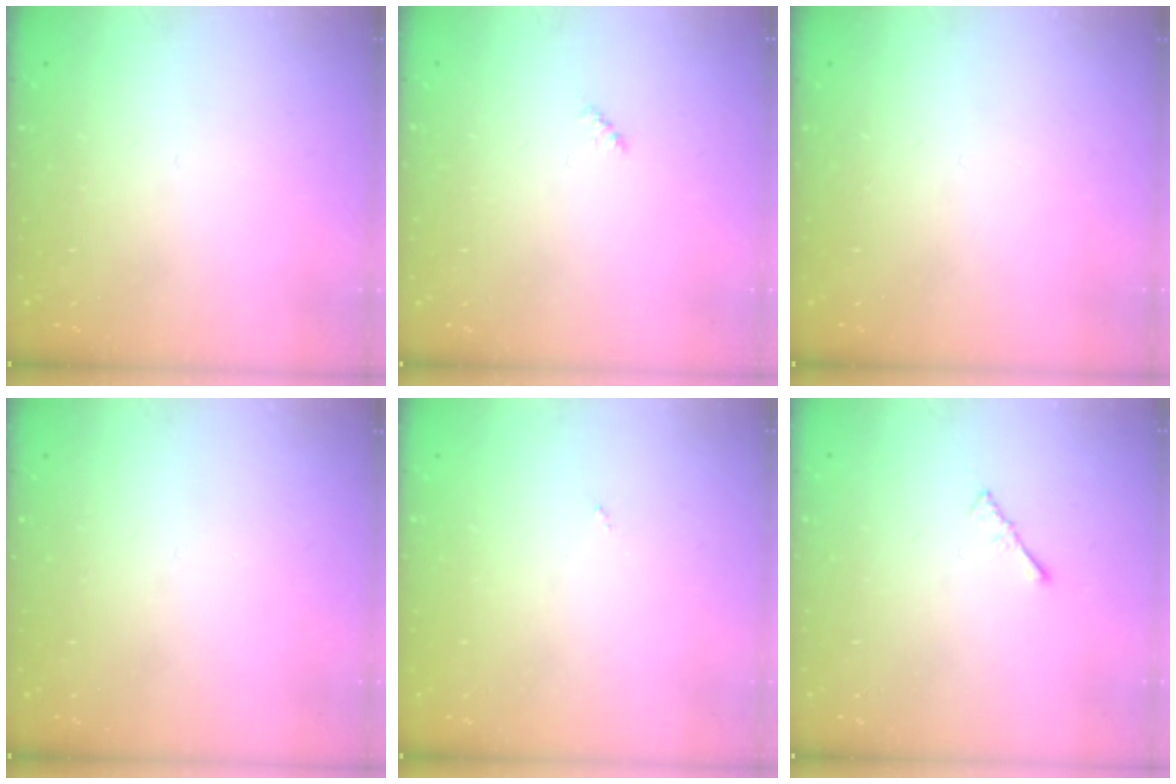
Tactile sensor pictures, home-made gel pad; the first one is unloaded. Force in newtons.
{"total": 2.4, "press": 2.4, "slide": 0.5}
{"total": 0.0}
{"total": 0.0}
{"total": 0.0}
{"total": 1.5, "press": 1.4, "slide": 0.4}